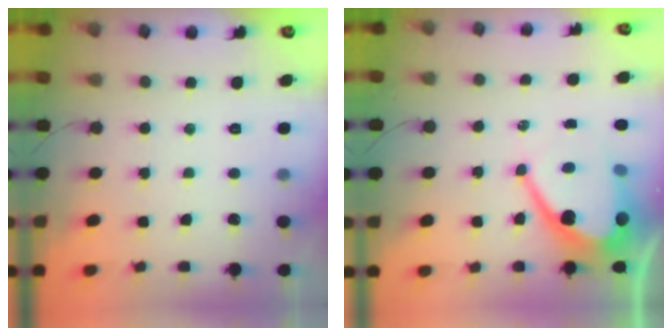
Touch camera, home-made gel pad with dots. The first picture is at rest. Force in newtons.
{"total": 13.4, "press": 13.4, "slide": 1.3}